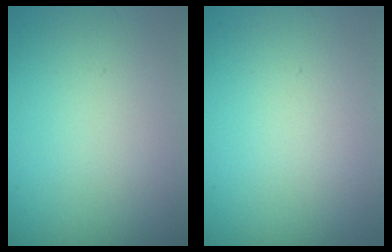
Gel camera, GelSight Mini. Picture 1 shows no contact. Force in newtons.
{"total": 0.0}